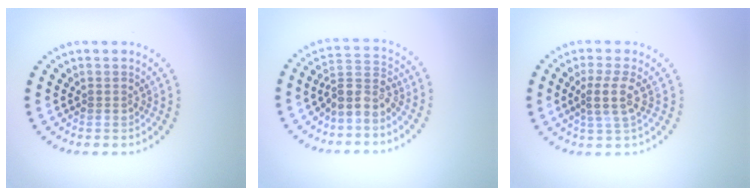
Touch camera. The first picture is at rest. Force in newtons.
{"total": 3.1, "press": 2.4, "slide": 2.0}
{"total": 2.5, "press": 1.9, "slide": 1.6}